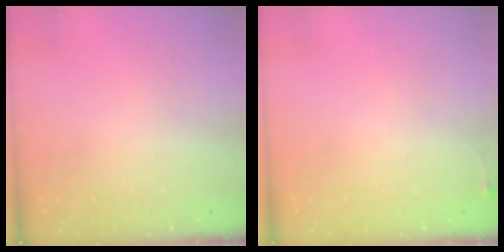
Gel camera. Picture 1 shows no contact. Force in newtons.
{"total": 3.6, "press": 3.5, "slide": 0.6}